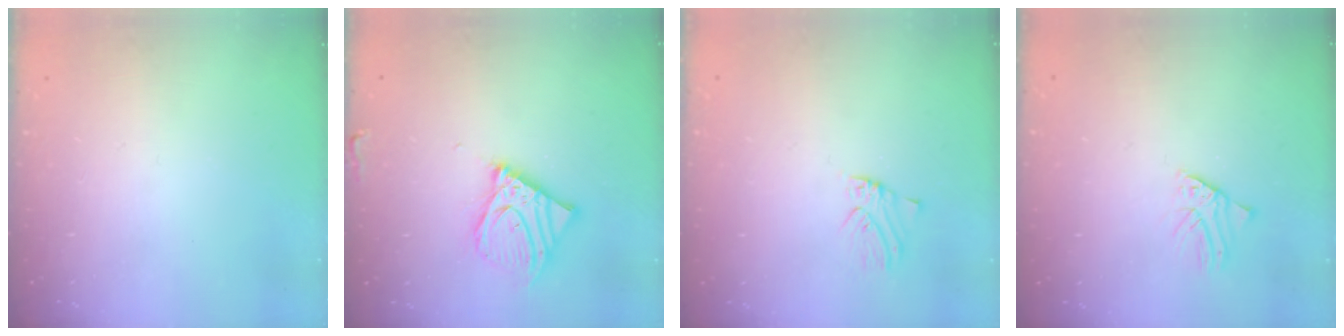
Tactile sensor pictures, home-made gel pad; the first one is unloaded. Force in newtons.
{"total": 11.7, "press": 11.5, "slide": 2.2}
{"total": 0.0}
{"total": 1.3, "press": 1.3, "slide": 0.0}